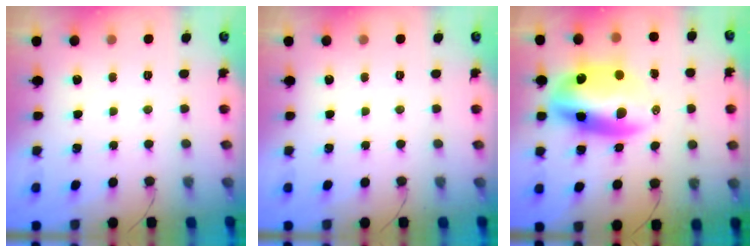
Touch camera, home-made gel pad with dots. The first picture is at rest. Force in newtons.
{"total": 0.0}
{"total": 15.1, "press": 14.6, "slide": 3.9}